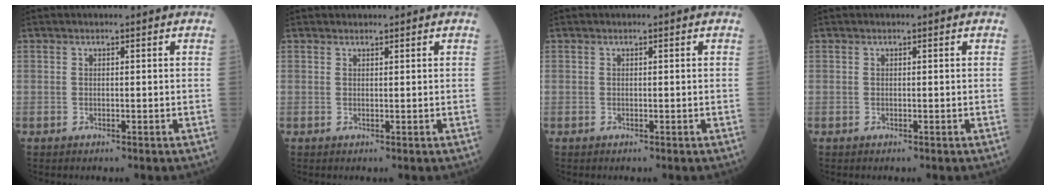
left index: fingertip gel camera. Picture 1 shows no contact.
{"total": 0.7, "force": [0.7, 0.2, 0.0], "torque": [-0.008, 0.003, 0.012]}
{"total": 0.0}
{"total": 0.0}